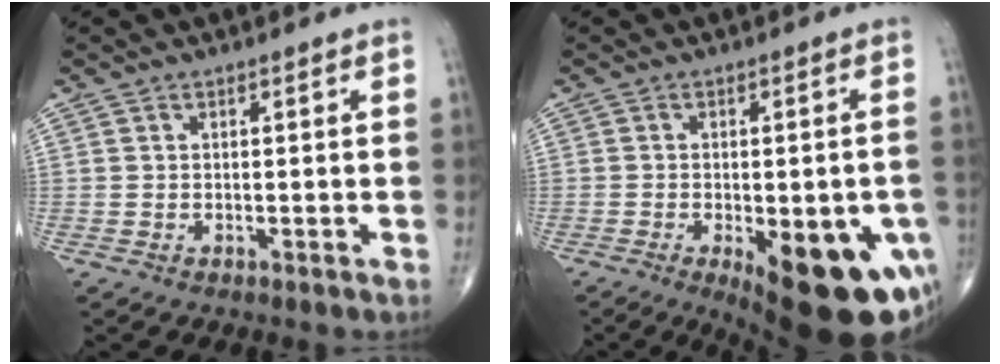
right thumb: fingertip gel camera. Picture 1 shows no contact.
{"total": 20.4, "force": [-7.7, 8.0, 17.1], "torque": [-0.159, -0.005, -0.084]}